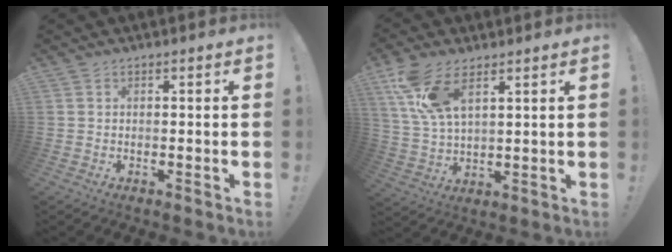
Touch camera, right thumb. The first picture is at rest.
{"total": 11.7, "force": [6.7, 5.1, 8.1], "torque": [-0.163, -0.019, 0.129]}